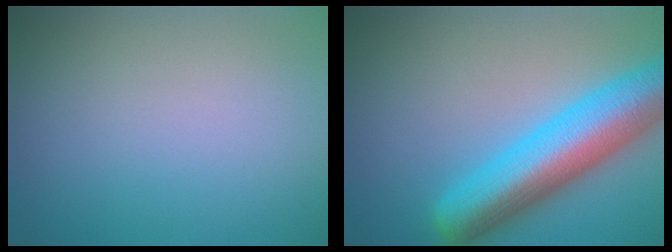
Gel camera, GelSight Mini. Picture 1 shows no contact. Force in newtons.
{"total": 9.2, "press": 9.2, "slide": 0.3}